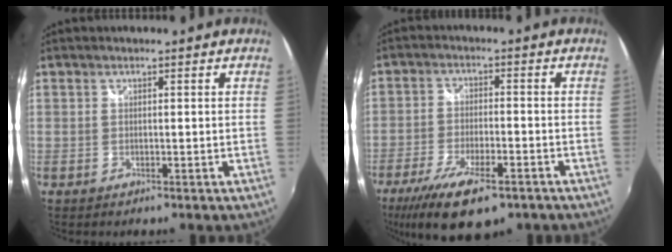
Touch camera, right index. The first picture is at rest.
{"total": 14.4, "force": [-9.4, 4.7, 9.9], "torque": [-0.209, -0.043, -0.160]}